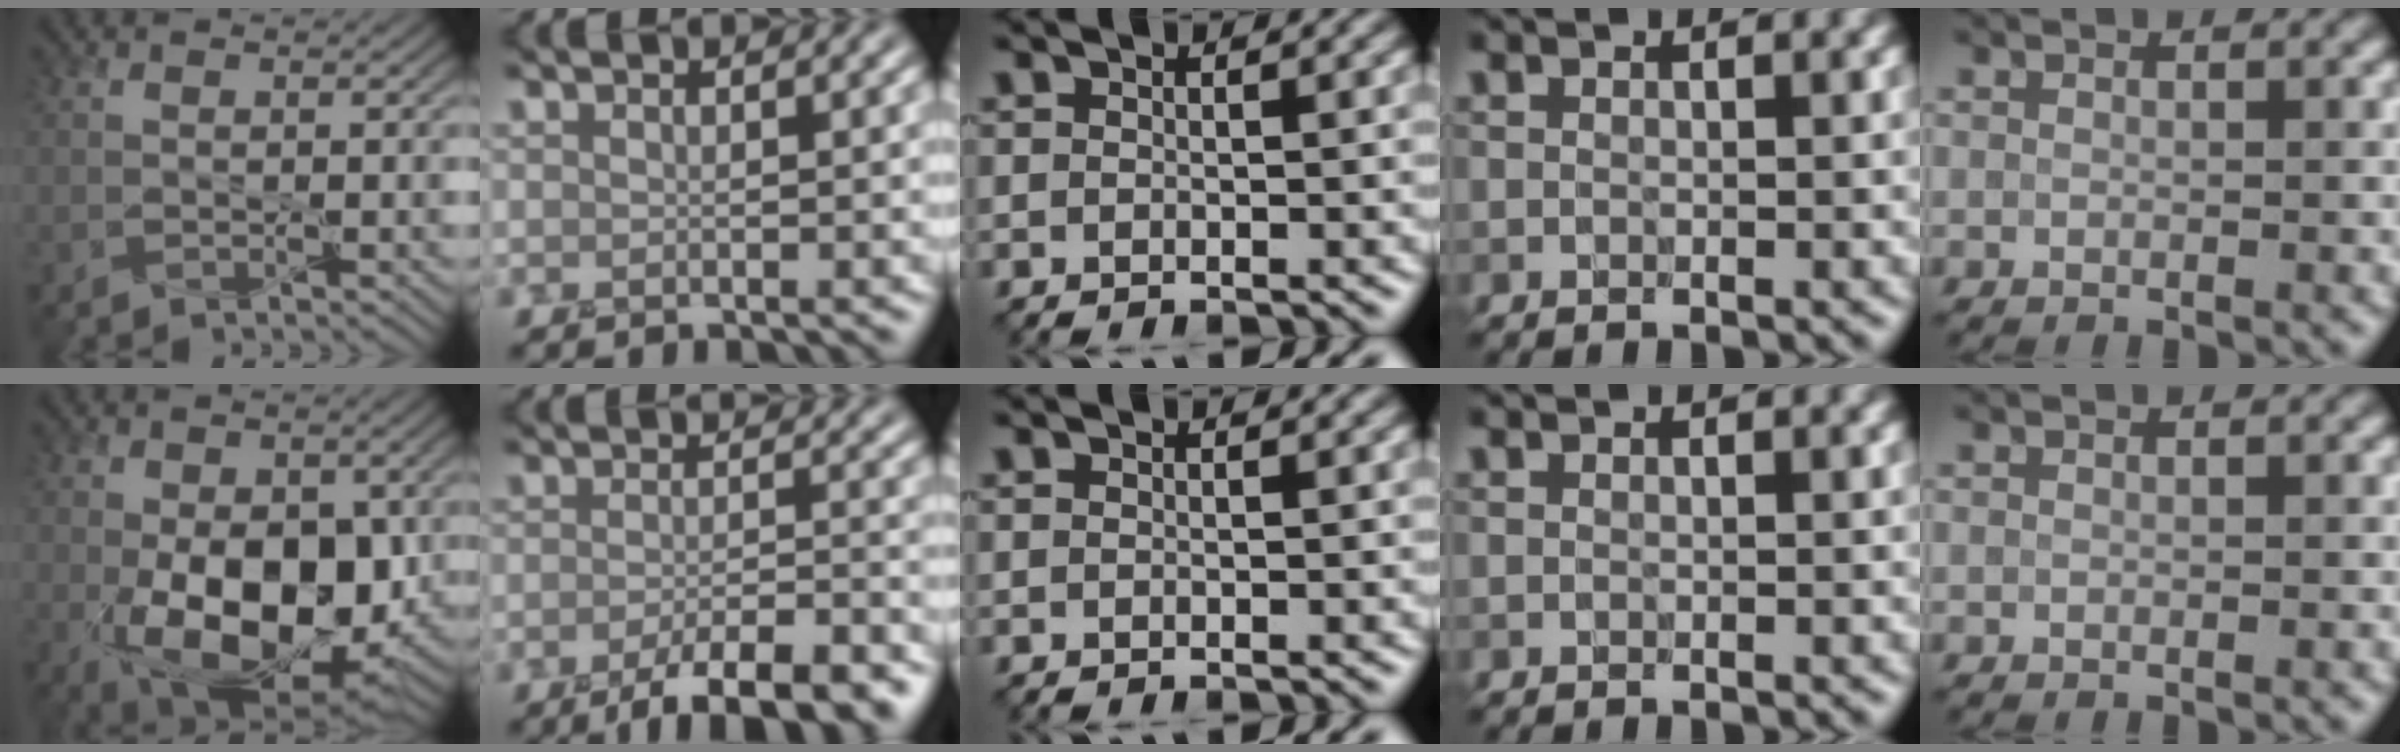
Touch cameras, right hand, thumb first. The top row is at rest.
{"thumb": {"total": 14.9, "force": [-2.7, 8.6, 11.8], "torque": [-0.191, -0.023, -0.041]}, "index": {"total": 6.9, "force": [-4.3, 1.7, 5.1], "torque": [-0.074, -0.003, -0.069]}}